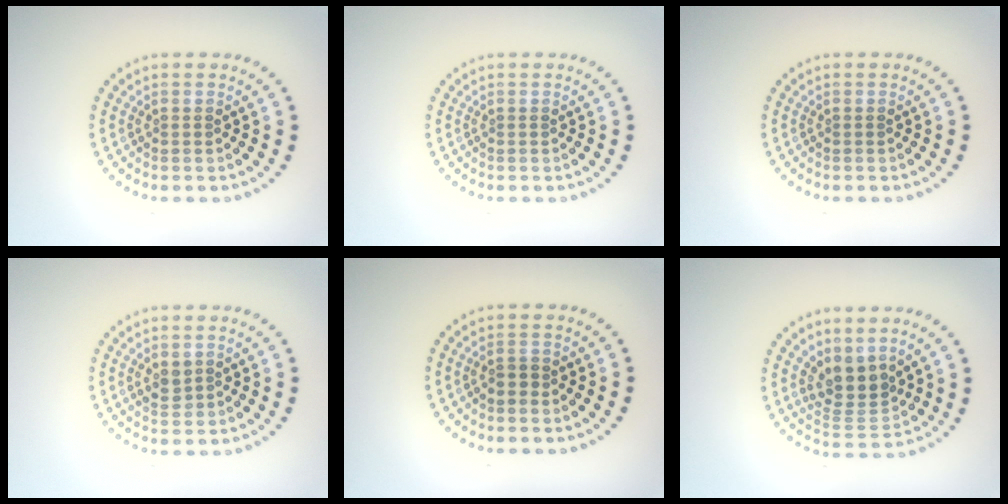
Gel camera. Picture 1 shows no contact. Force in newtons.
{"total": 0.0}
{"total": 0.0}
{"total": 1.5, "press": 1.5, "slide": 0.2}
{"total": 1.2, "press": 0.9, "slide": 0.8}
{"total": 3.6, "press": 3.0, "slide": 2.0}